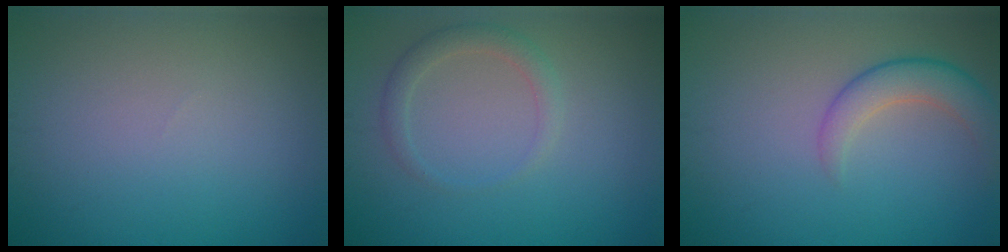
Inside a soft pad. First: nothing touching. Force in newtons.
{"total": 1.9, "press": 1.9, "slide": 0.1}
{"total": 3.4, "press": 3.4, "slide": 0.2}